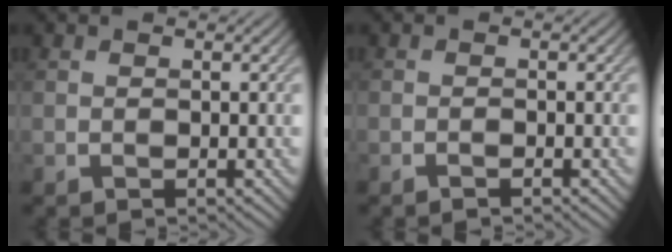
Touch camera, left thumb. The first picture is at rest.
{"total": 0.7, "force": [-0.6, 0.0, 0.4], "torque": [-0.006, 0.001, -0.012]}